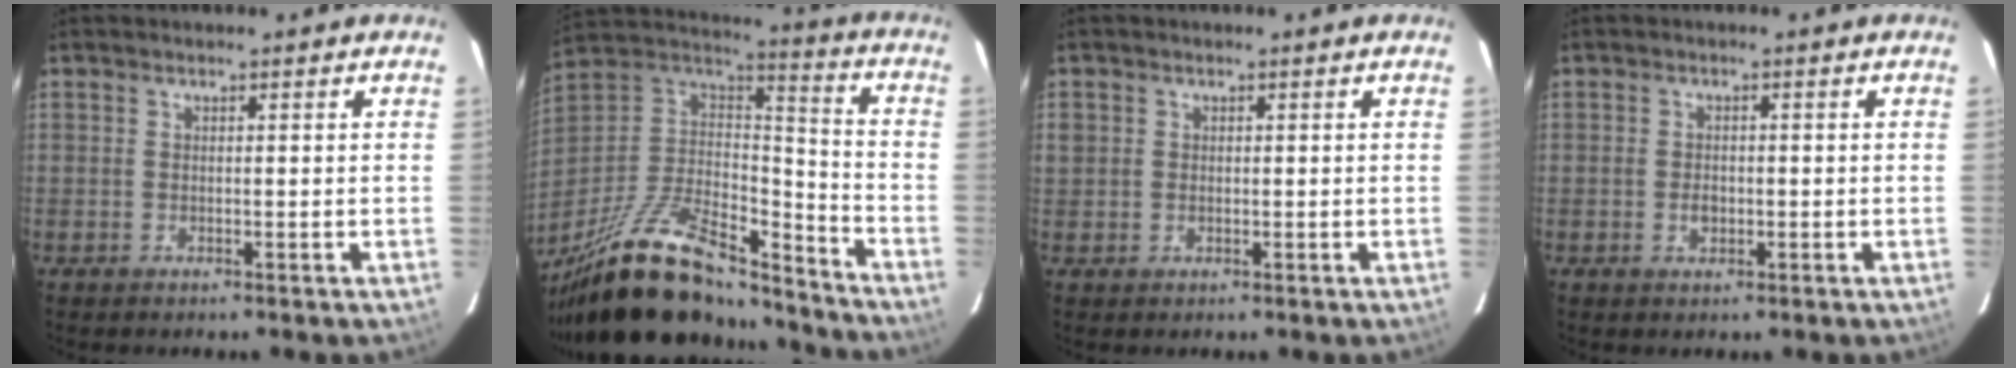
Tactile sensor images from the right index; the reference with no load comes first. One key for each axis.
{"total": 29.2, "fx": -21.3, "fy": 11.0, "fz": 16.7, "tx": -0.321, "ty": -0.009, "tz": -0.340}
{"total": 0.8, "fx": -0.1, "fy": 0.7, "fz": 0.3, "tx": -0.004, "ty": -0.001, "tz": -0.003}
{"total": 2.1, "fx": -0.5, "fy": 1.5, "fz": 1.3, "tx": -0.024, "ty": 0.001, "tz": -0.009}